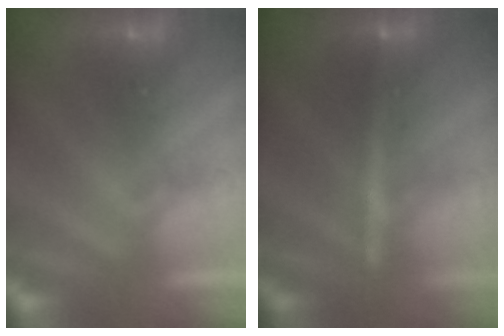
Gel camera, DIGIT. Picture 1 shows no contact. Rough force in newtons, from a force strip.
{"total": 8.0}